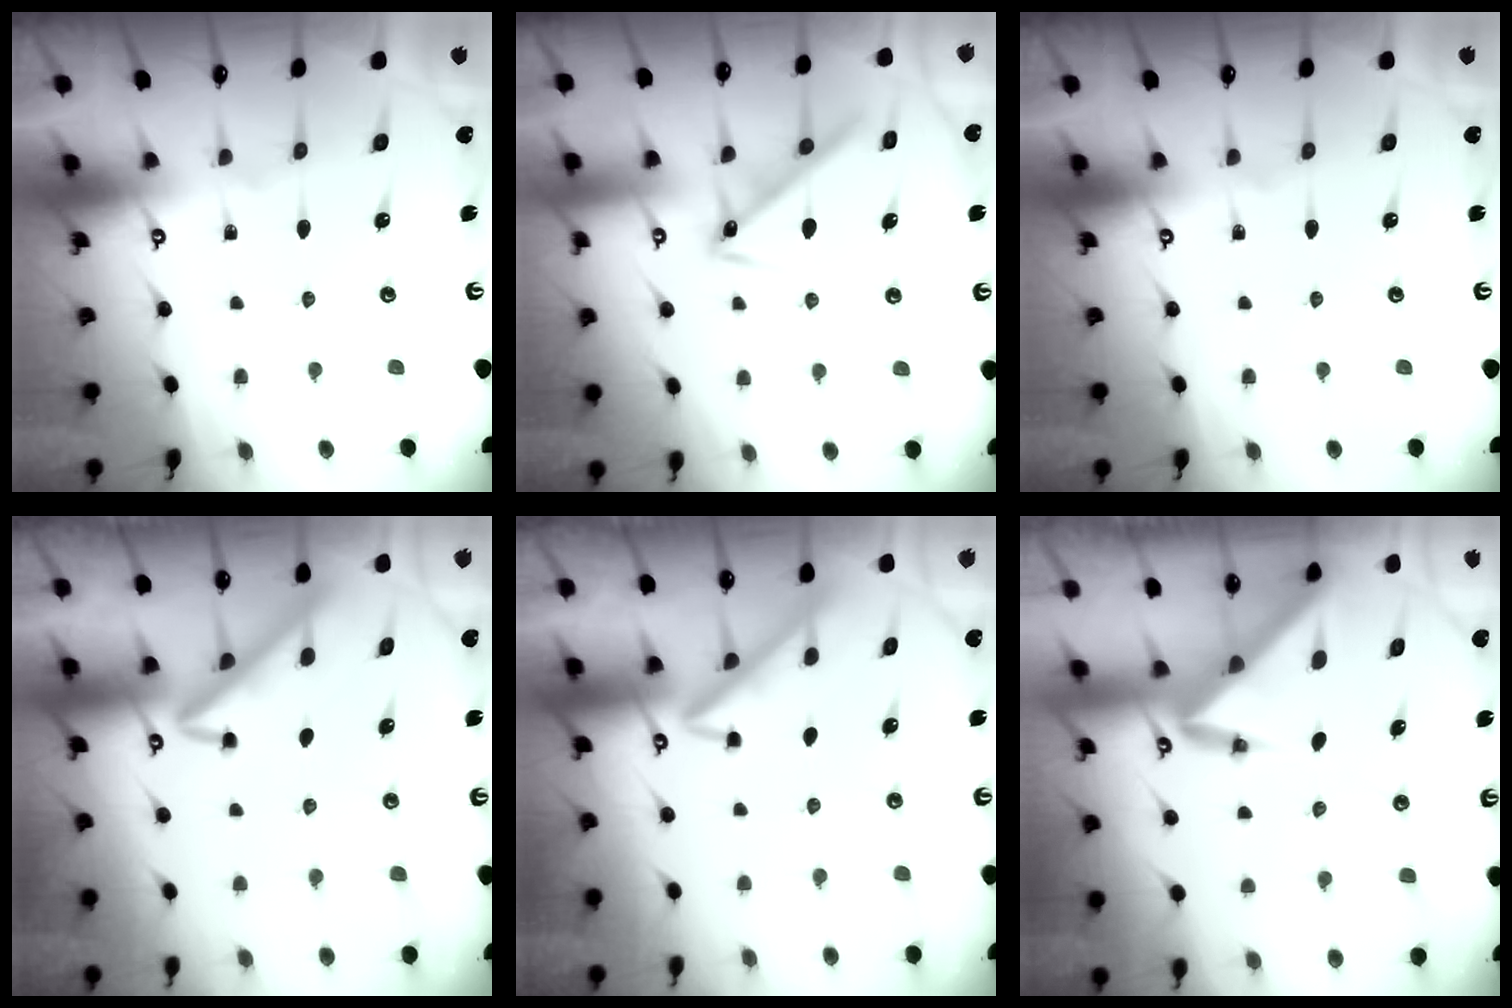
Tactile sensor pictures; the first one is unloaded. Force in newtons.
{"total": 9.2, "press": 9.2, "slide": 0.6}
{"total": 0.0}
{"total": 4.3, "press": 4.3, "slide": 0.4}
{"total": 4.0, "press": 3.9, "slide": 0.5}
{"total": 3.2, "press": 3.2, "slide": 0.1}